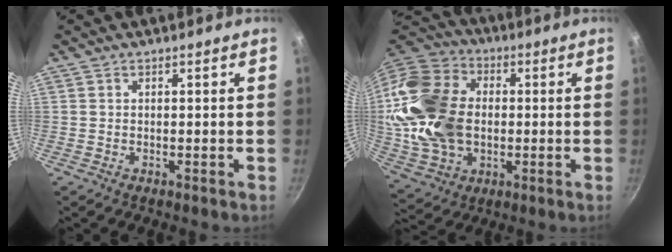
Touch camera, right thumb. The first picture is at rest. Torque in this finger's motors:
{"motor_torque": [1.08, 3.93, 1.88, -0.85, 0.29]}